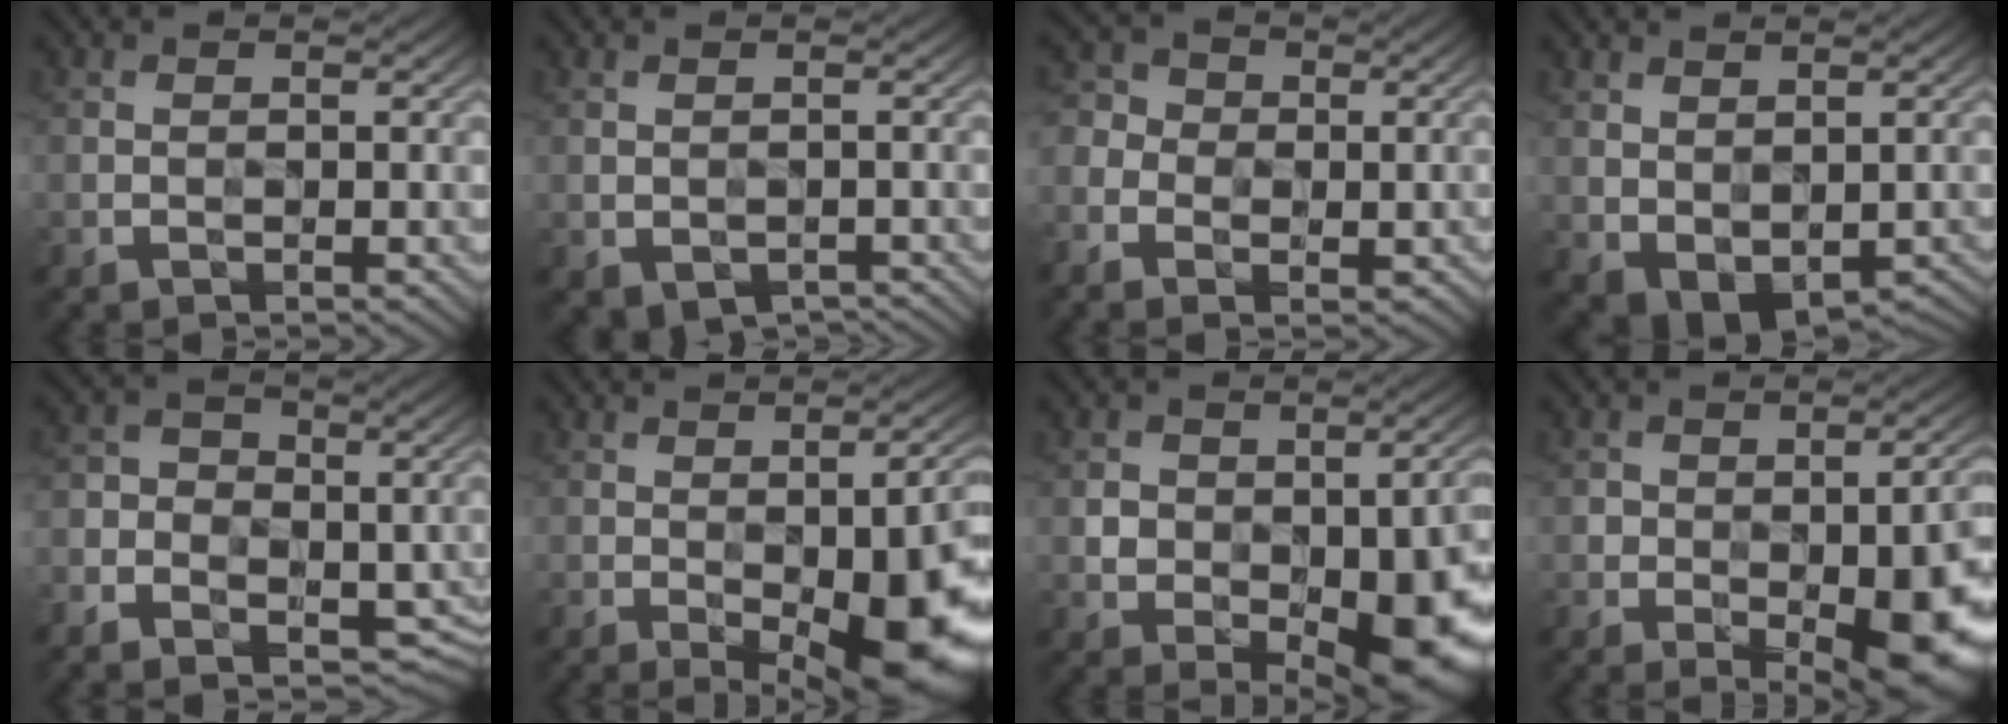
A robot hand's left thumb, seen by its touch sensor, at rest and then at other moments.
{"total": 2.5, "force": [-1.3, 1.6, 1.4], "torque": [-0.025, -0.013, -0.013]}
{"total": 6.4, "force": [-2.4, 5.5, 2.4], "torque": [-0.062, -0.004, -0.060]}
{"total": 4.7, "force": [-0.1, 3.3, 3.4], "torque": [-0.071, -0.021, 0.012]}
{"total": 8.8, "force": [-4.6, 6.3, 4.0], "torque": [-0.089, -0.018, -0.086]}
{"total": 15.0, "force": [-4.8, 5.9, 13.0], "torque": [-0.164, -0.020, -0.051]}
{"total": 12.7, "force": [-2.7, 8.2, 9.3], "torque": [-0.128, -0.041, -0.018]}
{"total": 14.6, "force": [-5.2, 7.5, 11.3], "torque": [-0.134, -0.025, -0.057]}